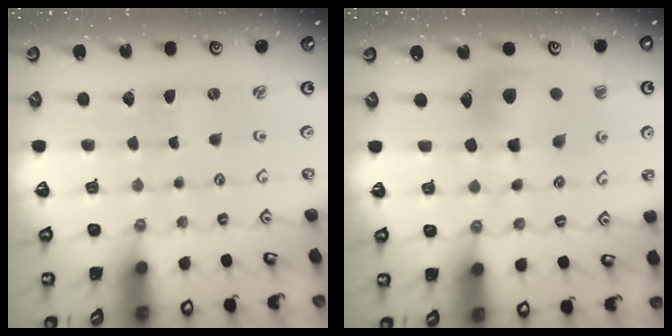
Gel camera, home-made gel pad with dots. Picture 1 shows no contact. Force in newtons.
{"total": 12.0, "press": 11.9, "slide": 1.7}